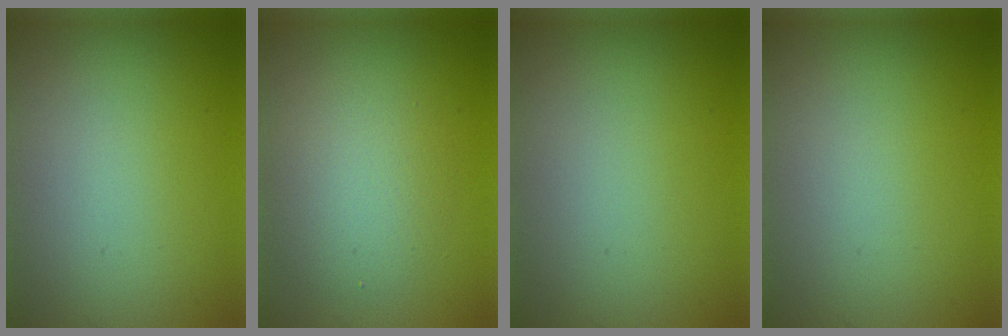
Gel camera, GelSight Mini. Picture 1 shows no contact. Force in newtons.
{"total": 3.7, "press": 3.7, "slide": 0.0}
{"total": 0.0}
{"total": 0.0}